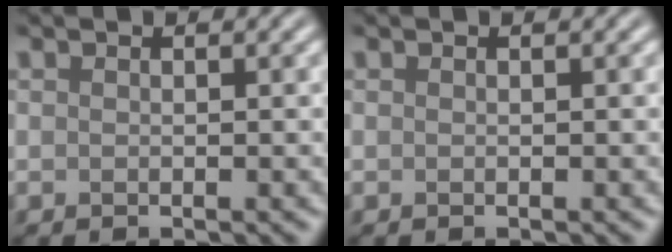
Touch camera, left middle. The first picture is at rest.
{"total": 0.0}